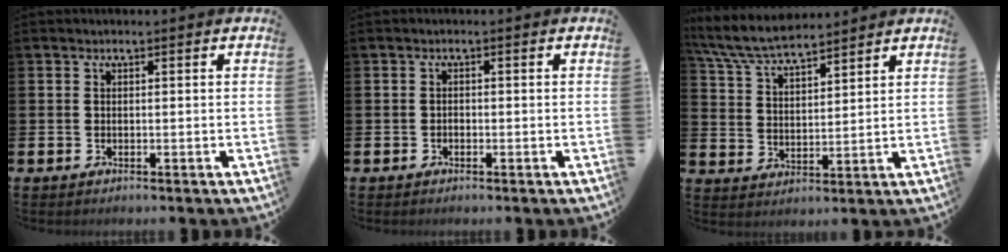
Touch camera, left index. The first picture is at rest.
{"total": 0.7, "force": [-0.5, 0.4, 0.1], "torque": [-0.009, 0.004, -0.010]}
{"total": 7.4, "force": [7.0, 1.1, 2.2], "torque": [-0.072, -0.028, 0.128]}